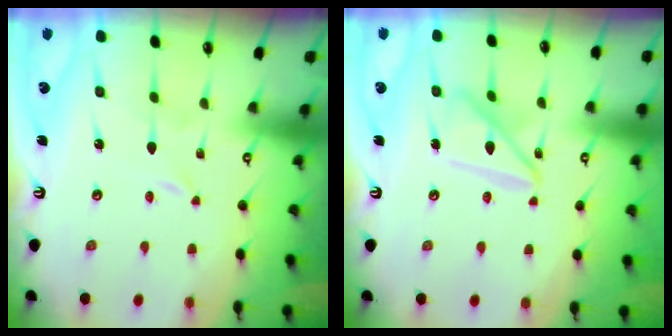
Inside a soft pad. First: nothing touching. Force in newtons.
{"total": 12.5, "press": 12.5, "slide": 1.1}